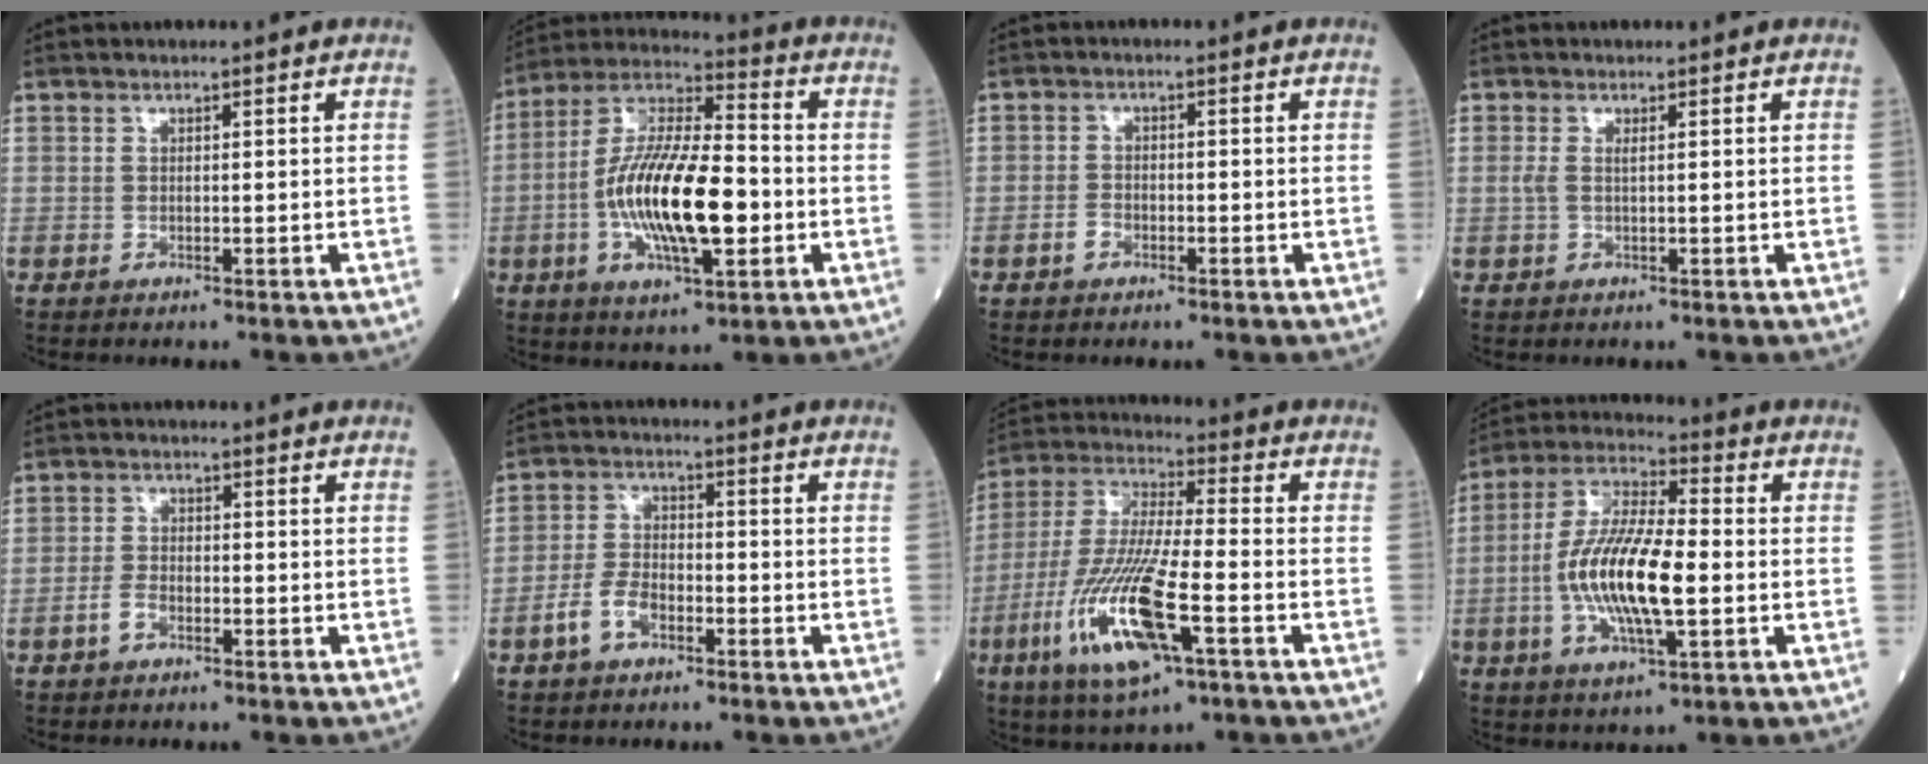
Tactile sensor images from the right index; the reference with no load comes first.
{"total": 17.6, "force": [-3.1, 4.8, 16.7], "torque": [-0.329, 0.001, -0.055]}
{"total": 1.7, "force": [-0.9, 1.1, 0.9], "torque": [-0.015, 0.005, -0.017]}
{"total": 1.3, "force": [0.3, 0.3, 1.2], "torque": [-0.038, 0.006, 0.008]}
{"total": 2.5, "force": [-1.4, 1.3, 1.7], "torque": [-0.034, 0.004, -0.027]}
{"total": 5.4, "force": [-2.8, 2.9, 3.6], "torque": [-0.080, 0.009, -0.057]}
{"total": 17.4, "force": [-6.5, 3.2, 15.9], "torque": [-0.340, -0.021, -0.115]}
{"total": 15.0, "force": [-2.1, 3.8, 14.4], "torque": [-0.292, 0.001, -0.037]}